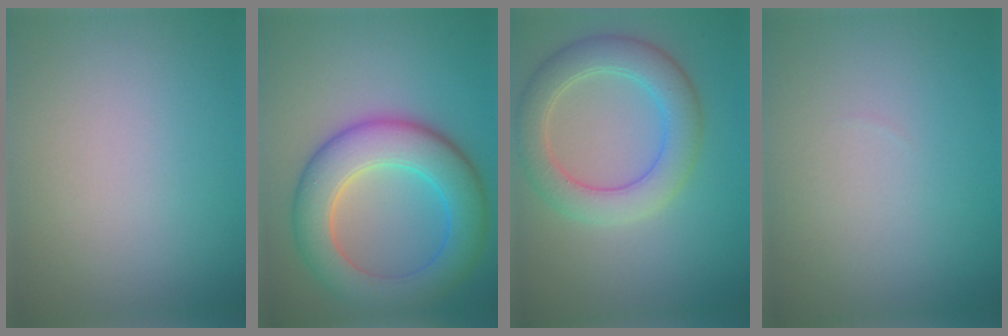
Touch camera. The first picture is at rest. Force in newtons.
{"total": 8.3, "press": 8.3, "slide": 0.1}
{"total": 5.5, "press": 5.4, "slide": 0.4}
{"total": 0.0}